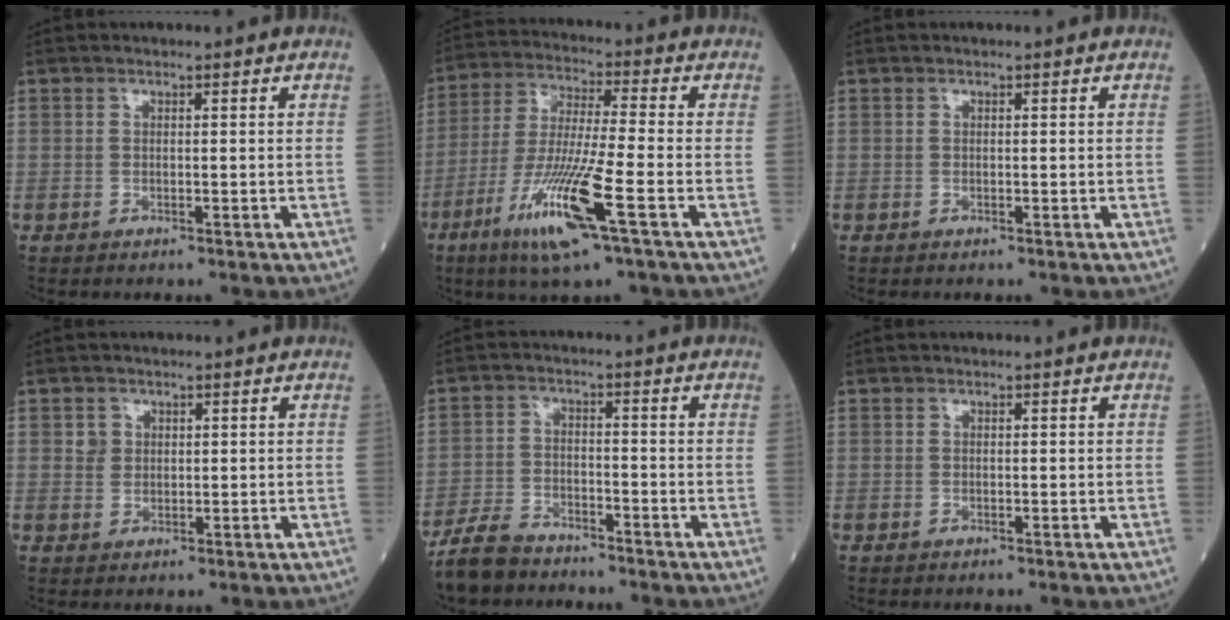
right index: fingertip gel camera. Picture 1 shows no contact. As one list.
[{"total": 13.7, "force": [-6.3, 0.2, 12.2], "torque": [-0.252, -0.025, -0.116]}, {"total": 0.0}, {"total": 2.0, "force": [0.8, 1.8, 0.4], "torque": [-0.005, -0.001, 0.011]}, {"total": 6.5, "force": [-5.9, 2.1, 1.8], "torque": [-0.045, -0.015, -0.113]}, {"total": 0.0}]